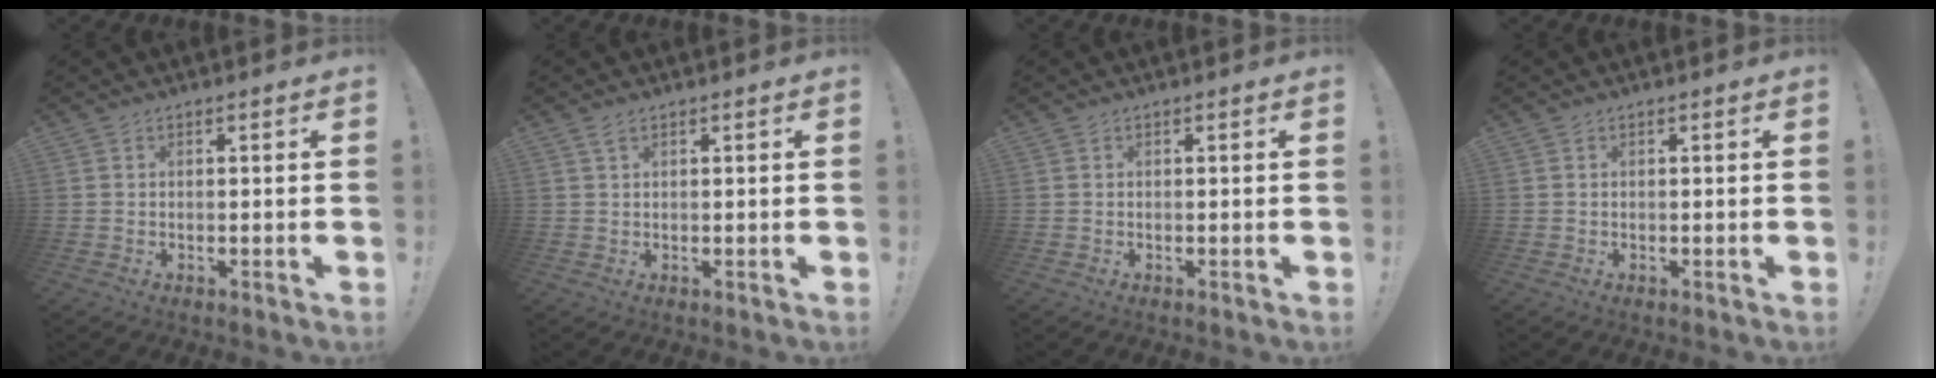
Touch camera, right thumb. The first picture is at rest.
{"total": 2.1, "force": [1.3, 0.9, 1.4], "torque": [-0.026, -0.001, 0.024]}
{"total": 0.0}
{"total": 0.0}